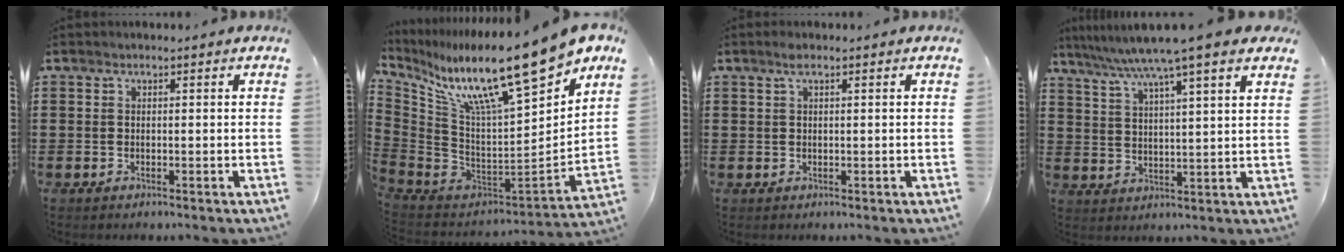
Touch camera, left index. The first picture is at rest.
{"total": 17.7, "force": [12.8, 2.1, 12.2], "torque": [-0.226, -0.096, 0.209]}
{"total": 1.3, "force": [0.7, 0.2, 1.1], "torque": [-0.023, 0.003, 0.013]}
{"total": 7.9, "force": [6.3, -0.4, 4.9], "torque": [-0.114, -0.030, 0.105]}